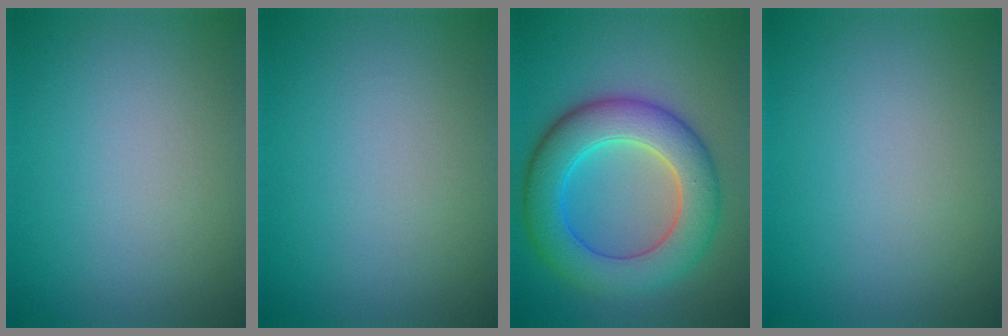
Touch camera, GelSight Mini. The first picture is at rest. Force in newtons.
{"total": 0.0}
{"total": 8.4, "press": 8.4, "slide": 0.5}
{"total": 0.0}